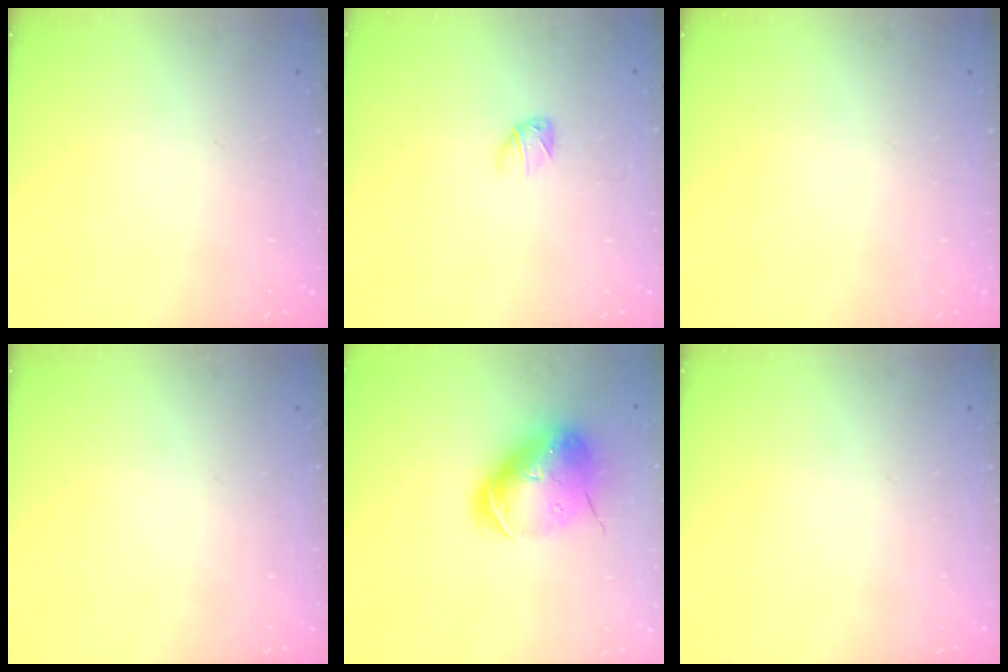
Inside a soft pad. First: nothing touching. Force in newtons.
{"total": 3.4, "press": 3.3, "slide": 0.7}
{"total": 0.0}
{"total": 0.0}
{"total": 10.9, "press": 10.8, "slide": 1.8}
{"total": 0.0}